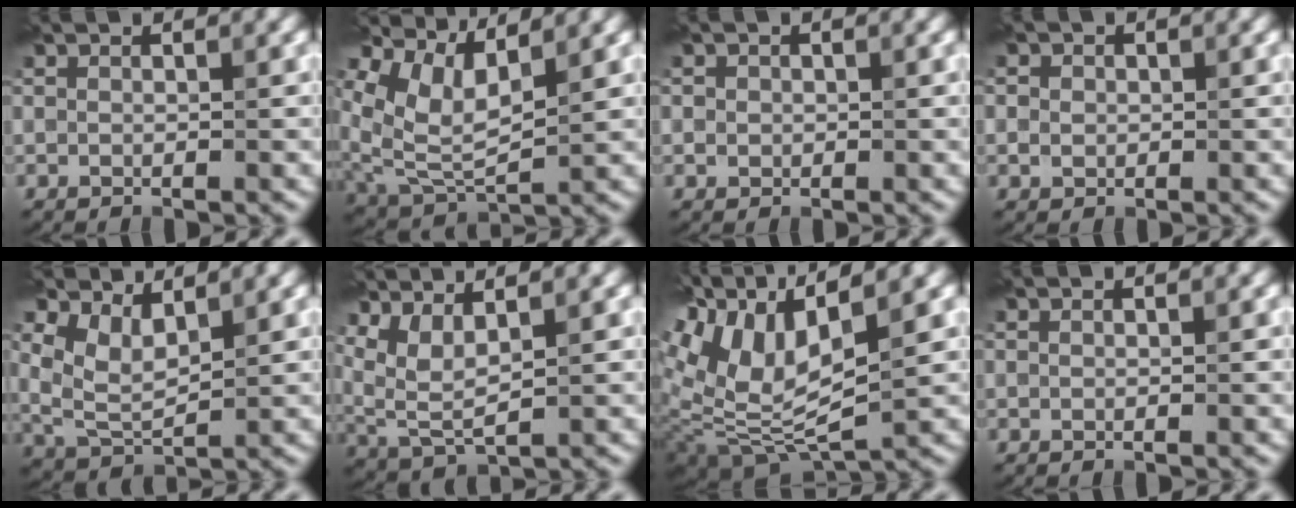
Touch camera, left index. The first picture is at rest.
{"total": 8.3, "force": [3.9, 4.3, 5.9], "torque": [-0.137, 0.001, 0.085]}
{"total": 1.5, "force": [0.6, 1.2, 0.6], "torque": [-0.004, 0.013, 0.002]}
{"total": 2.6, "force": [1.0, 2.1, 1.2], "torque": [-0.012, 0.016, -0.003]}
{"total": 4.7, "force": [2.2, 2.5, 3.3], "torque": [-0.084, 0.002, 0.043]}
{"total": 3.7, "force": [2.0, 1.1, 2.8], "torque": [-0.076, -0.001, 0.048]}
{"total": 11.0, "force": [4.1, 4.1, 9.3], "torque": [-0.206, 0.018, 0.074]}
{"total": 0.0}